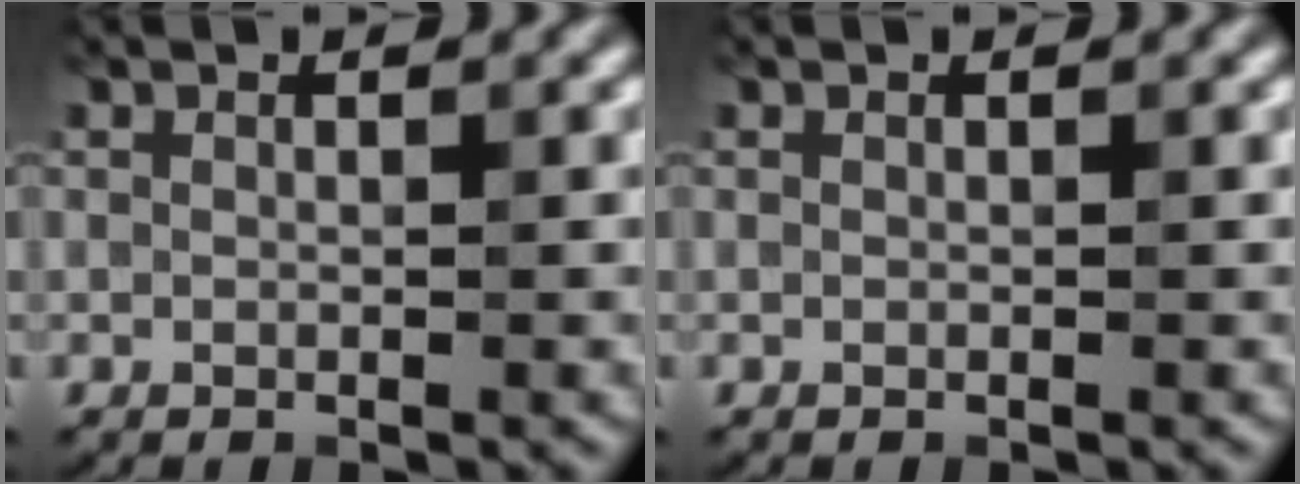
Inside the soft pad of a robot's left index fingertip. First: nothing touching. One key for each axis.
{"total": 0.0}